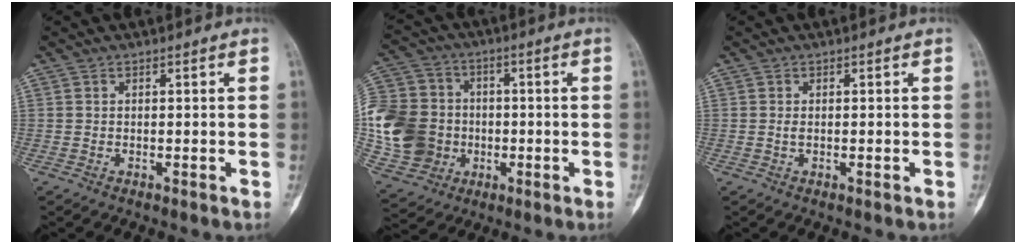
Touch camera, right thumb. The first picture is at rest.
{"total": 19.3, "force": [-2.0, 16.6, 9.6], "torque": [-0.199, 0.023, -0.027]}
{"total": 1.0, "force": [-0.1, 0.3, 0.9], "torque": [-0.017, -0.002, 0.000]}